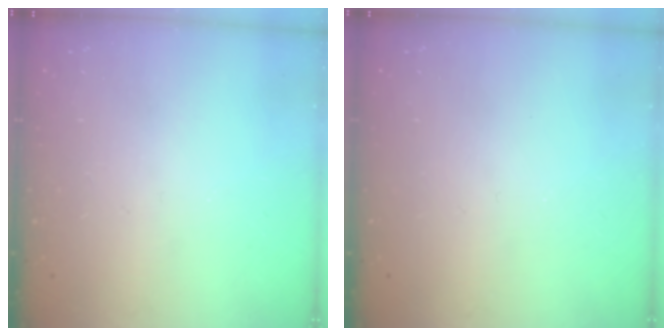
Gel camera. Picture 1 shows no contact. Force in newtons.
{"total": 0.0}